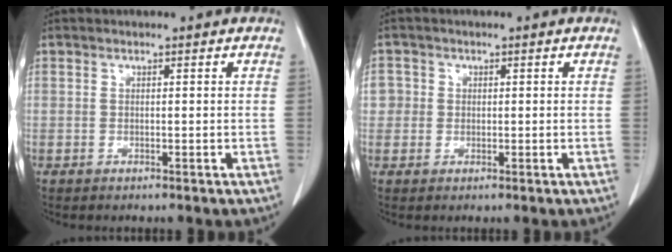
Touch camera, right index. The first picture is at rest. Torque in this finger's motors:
{"motor_torque": [0.08, -0.01, 0.03, 0.01]}